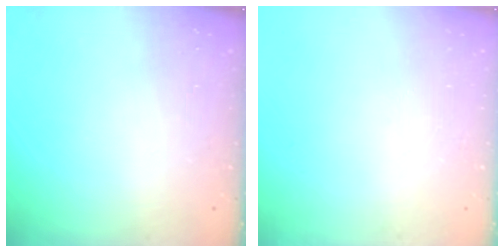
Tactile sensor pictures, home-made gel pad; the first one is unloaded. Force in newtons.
{"total": 0.0}